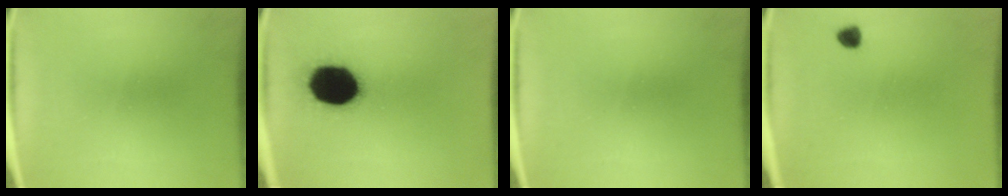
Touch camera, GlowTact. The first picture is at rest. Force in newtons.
{"total": 19.0}
{"total": 0.0}
{"total": 1.8}